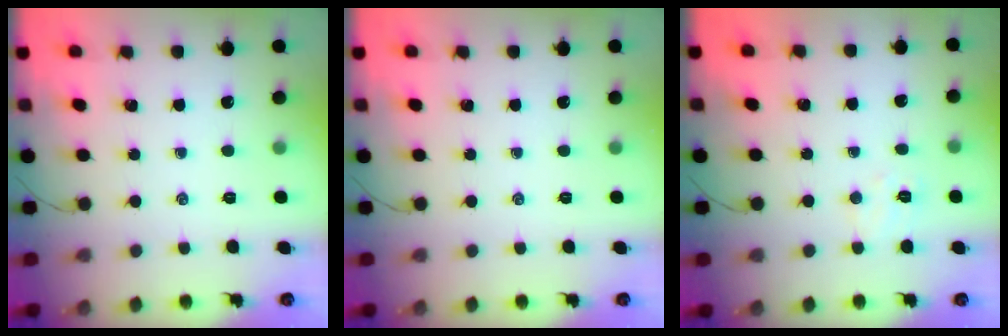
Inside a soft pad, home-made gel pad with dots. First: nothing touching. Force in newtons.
{"total": 0.0}
{"total": 5.7, "press": 5.6, "slide": 1.2}